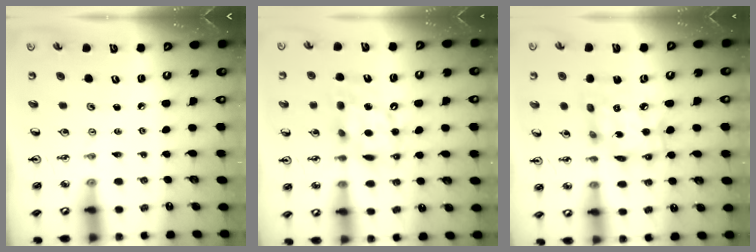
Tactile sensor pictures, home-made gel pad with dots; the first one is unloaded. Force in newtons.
{"total": 12.0, "press": 12.0, "slide": 0.9}
{"total": 14.3, "press": 14.3, "slide": 1.5}